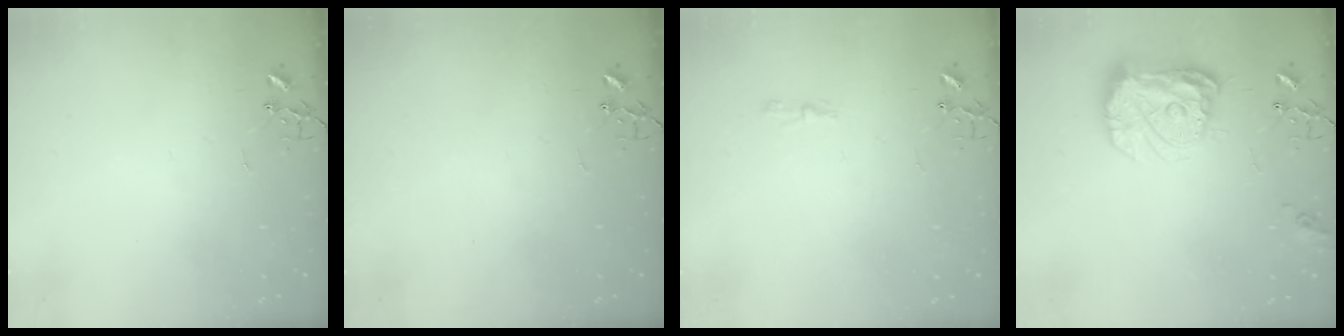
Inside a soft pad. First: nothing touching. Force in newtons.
{"total": 0.0}
{"total": 3.9, "press": 3.9, "slide": 0.5}
{"total": 17.1, "press": 17.0, "slide": 1.5}